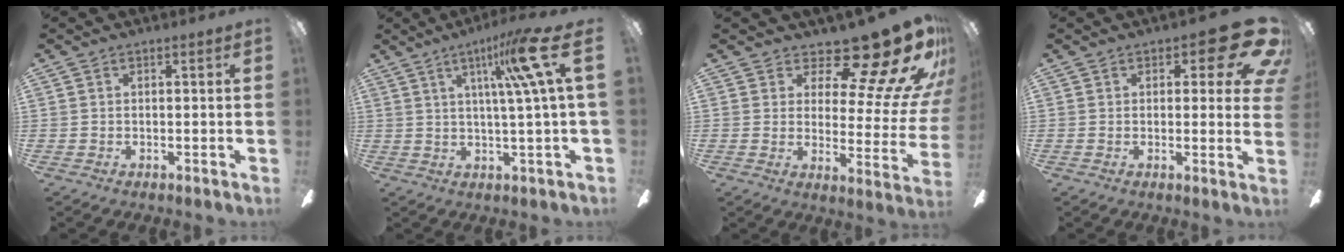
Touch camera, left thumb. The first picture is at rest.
{"total": 14.4, "force": [5.4, 0.9, 13.4], "torque": [-0.211, -0.015, 0.068]}
{"total": 18.2, "force": [13.6, 5.4, 10.9], "torque": [-0.157, -0.109, 0.223]}
{"total": 12.2, "force": [6.1, 5.1, 9.3], "torque": [-0.103, -0.039, 0.103]}